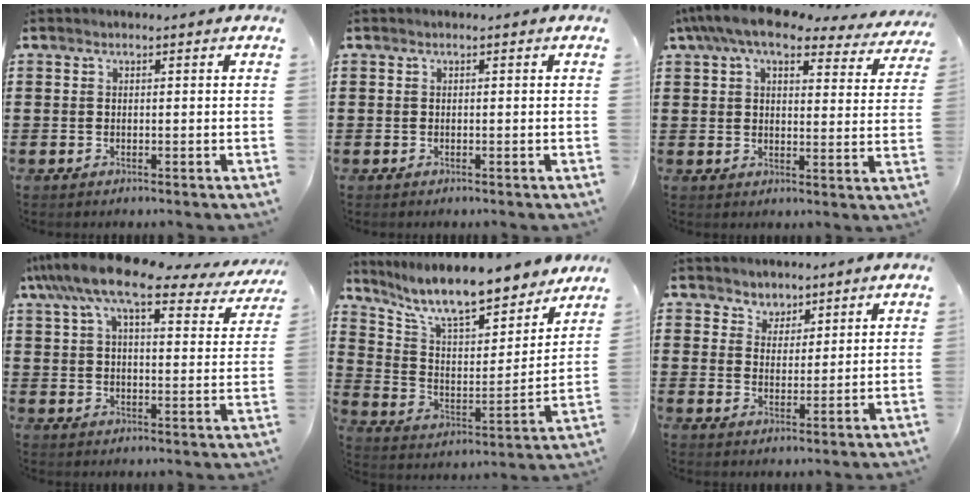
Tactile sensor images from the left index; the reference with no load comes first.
{"total": 0.0}
{"total": 8.2, "force": [6.5, 2.2, 4.5], "torque": [-0.103, -0.020, 0.114]}
{"total": 12.2, "force": [9.4, 2.9, 7.2], "torque": [-0.165, -0.032, 0.163]}
{"total": 11.0, "force": [9.6, 1.8, 5.1], "torque": [-0.131, -0.060, 0.162]}
{"total": 3.7, "force": [3.0, 2.1, -0.4], "torque": [-0.010, 0.003, 0.055]}